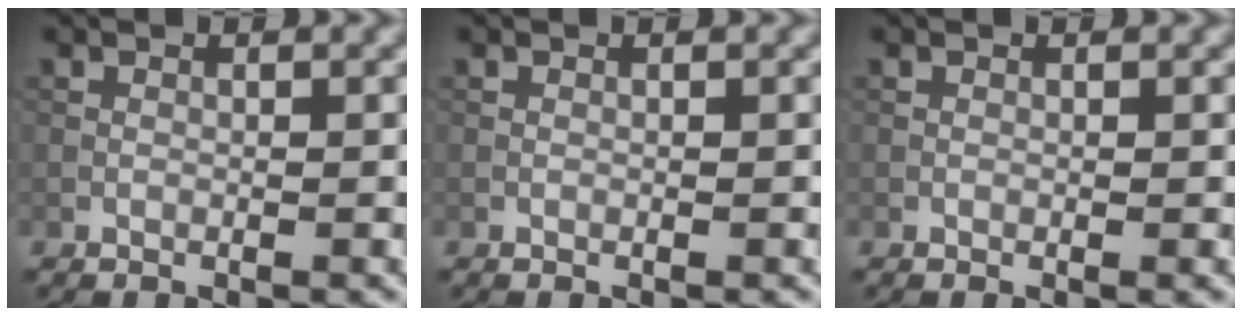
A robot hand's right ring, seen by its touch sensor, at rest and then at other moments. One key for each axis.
{"total": 0.0}
{"total": 0.0}